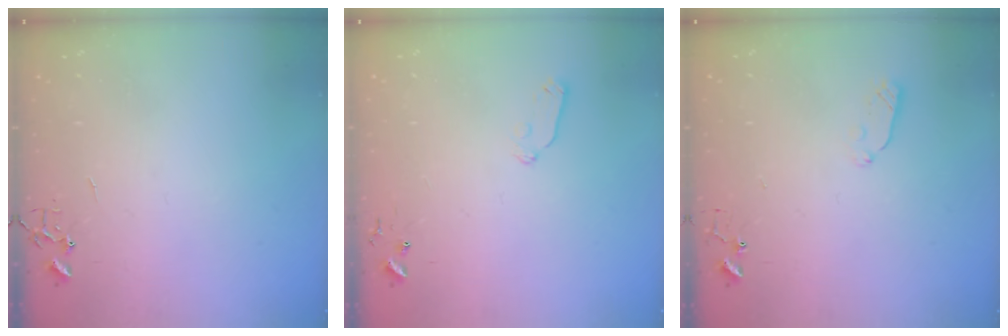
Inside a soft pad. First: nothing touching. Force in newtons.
{"total": 5.9, "press": 5.9, "slide": 0.8}
{"total": 4.5, "press": 4.5, "slide": 0.4}